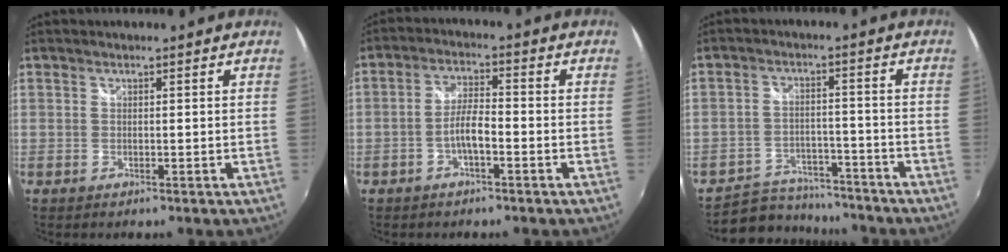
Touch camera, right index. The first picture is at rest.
{"total": 4.5, "force": [-2.1, 1.1, 3.9], "torque": [-0.080, 0.008, -0.038]}
{"total": 10.2, "force": [-9.0, 4.6, 1.5], "torque": [-0.051, 0.019, -0.128]}